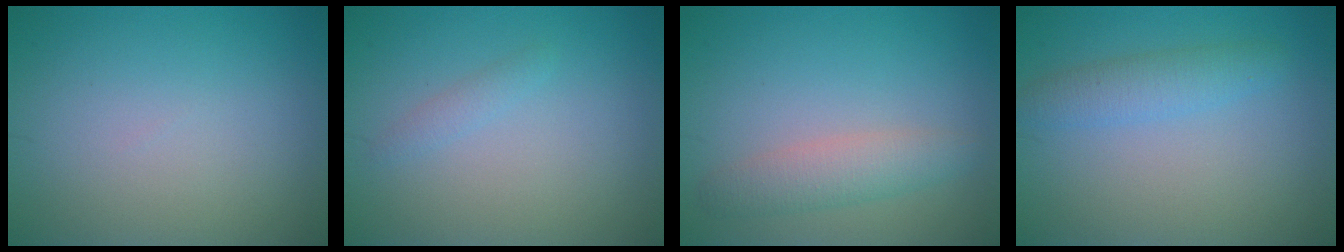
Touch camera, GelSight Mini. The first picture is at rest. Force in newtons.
{"total": 1.0, "press": 1.0, "slide": 0.0}
{"total": 2.8, "press": 2.8, "slide": 0.1}
{"total": 2.4, "press": 2.4, "slide": 0.1}